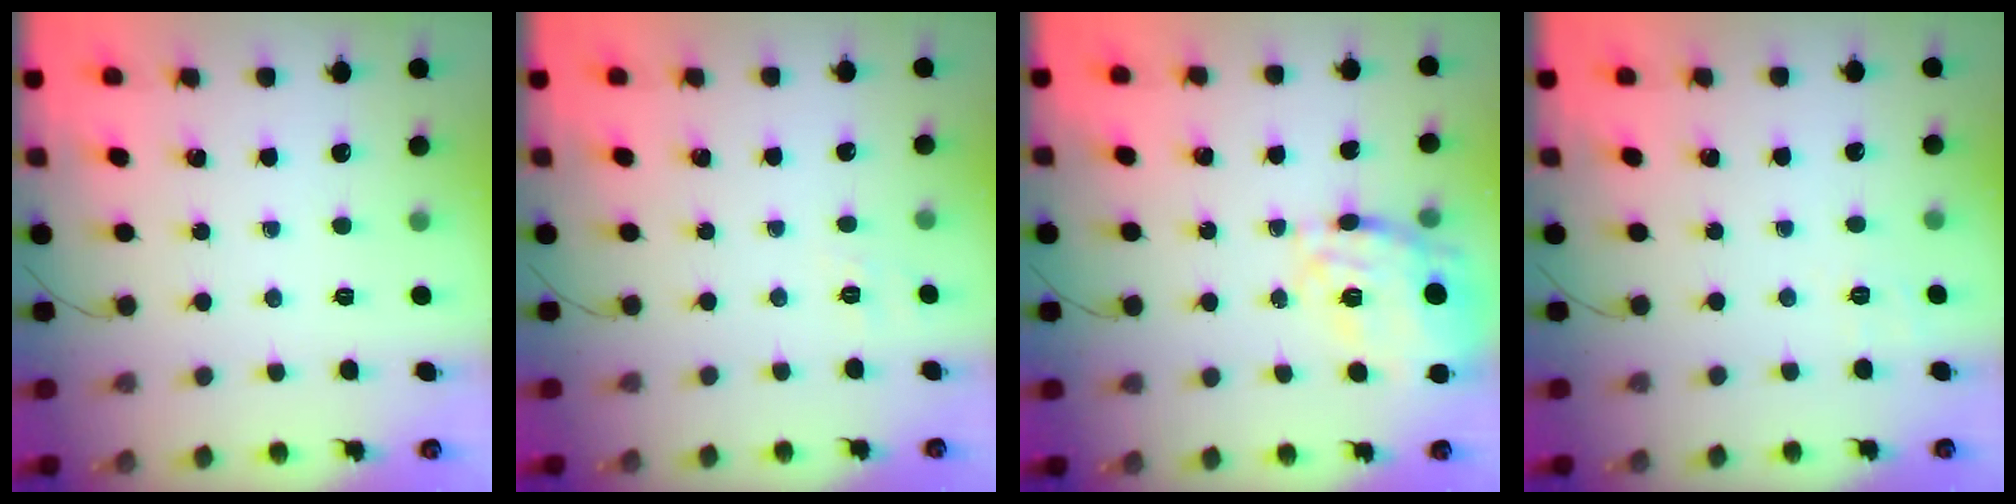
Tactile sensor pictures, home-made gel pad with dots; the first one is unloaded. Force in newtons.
{"total": 5.7, "press": 5.5, "slide": 1.6}
{"total": 16.3, "press": 16.2, "slide": 1.4}
{"total": 1.9, "press": 0.7, "slide": 1.7}